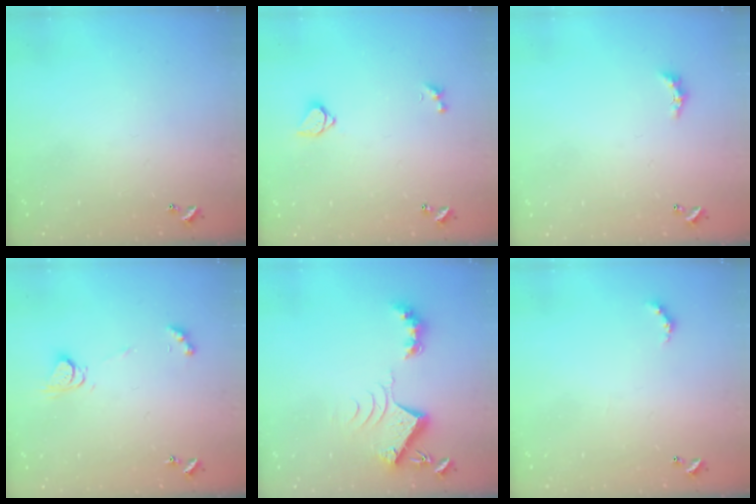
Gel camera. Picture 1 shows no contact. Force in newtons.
{"total": 1.6, "press": 1.5, "slide": 0.3}
{"total": 2.2, "press": 2.2, "slide": 0.6}
{"total": 4.0, "press": 4.0, "slide": 0.2}
{"total": 8.7, "press": 8.6, "slide": 1.1}
{"total": 3.4, "press": 3.3, "slide": 0.6}